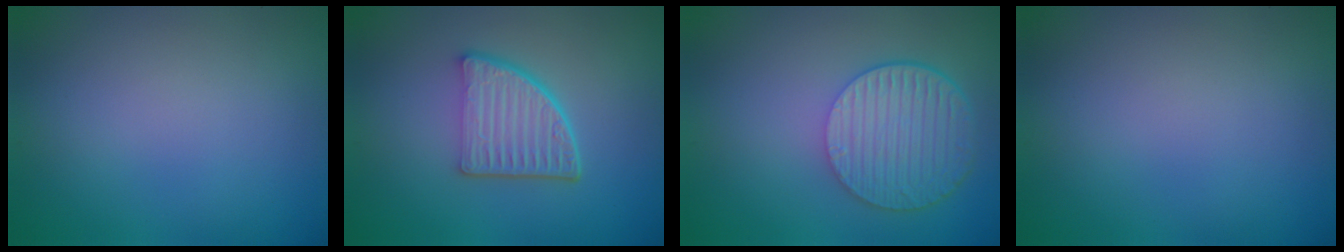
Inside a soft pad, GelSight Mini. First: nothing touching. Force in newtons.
{"total": 5.3, "press": 3.7, "slide": 3.8}
{"total": 6.2, "press": 4.4, "slide": 4.3}
{"total": 0.0}